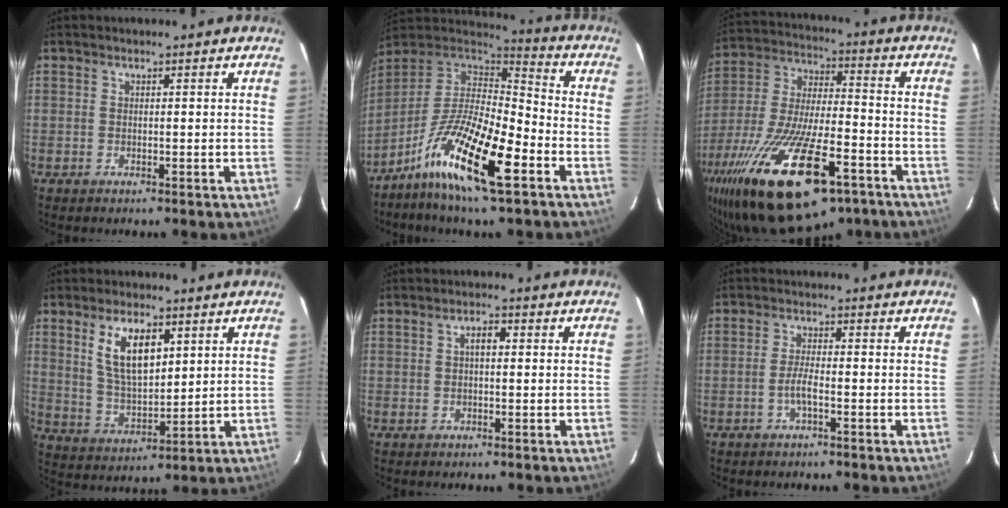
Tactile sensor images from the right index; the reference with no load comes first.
{"total": 18.3, "force": [-10.1, 4.1, 14.7], "torque": [-0.286, -0.028, -0.191]}
{"total": 30.6, "force": [-18.9, 11.1, 21.4], "torque": [-0.433, -0.051, -0.302]}
{"total": 9.9, "force": [4.2, 4.4, 7.8], "torque": [-0.149, 0.002, 0.091]}
{"total": 2.1, "force": [0.3, 0.9, 1.9], "torque": [-0.033, 0.008, 0.004]}
{"total": 2.7, "force": [-1.2, 0.2, 2.4], "torque": [-0.049, 0.004, -0.025]}